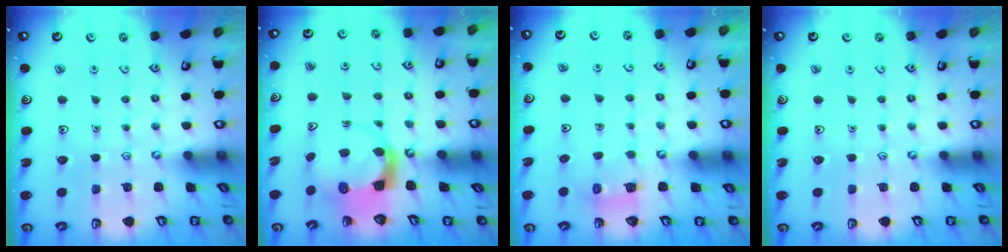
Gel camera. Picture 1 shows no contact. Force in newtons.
{"total": 3.9, "press": 3.9, "slide": 0.6}
{"total": 3.8, "press": 3.8, "slide": 0.2}
{"total": 0.0}